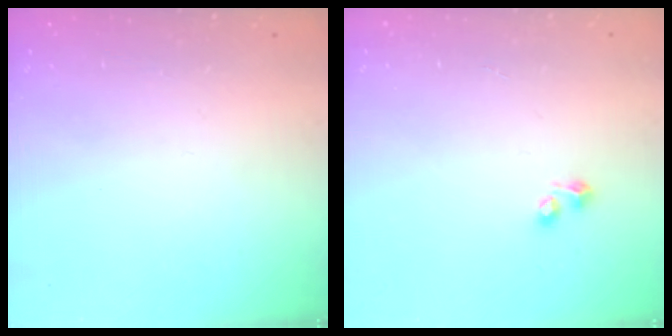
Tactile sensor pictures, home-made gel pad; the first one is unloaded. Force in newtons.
{"total": 1.7, "press": 1.6, "slide": 0.6}